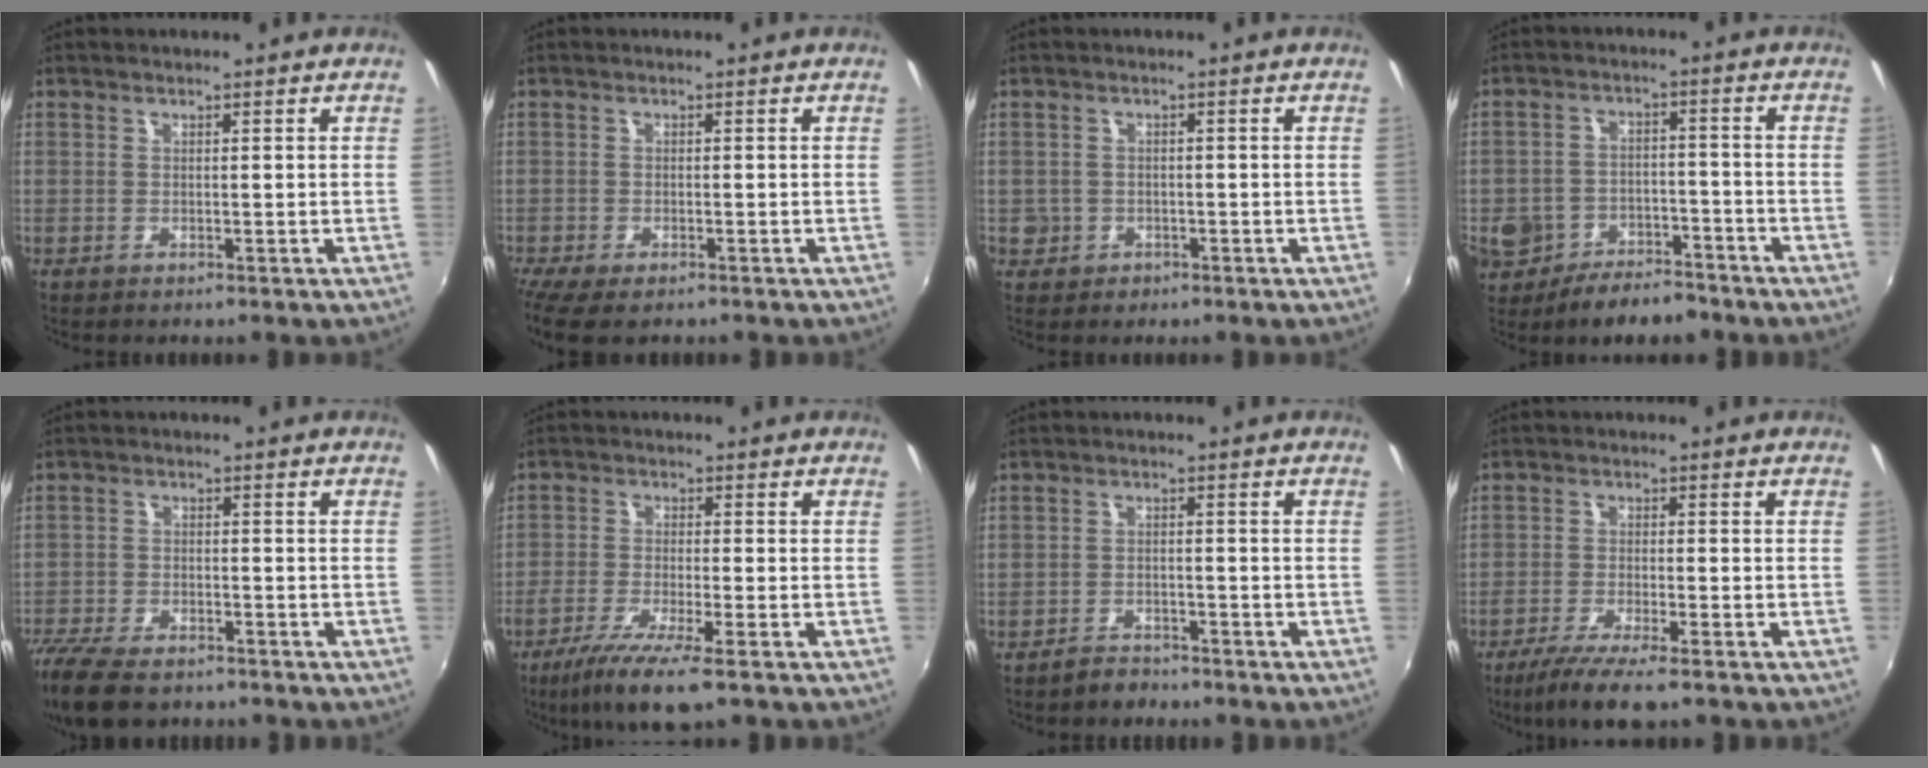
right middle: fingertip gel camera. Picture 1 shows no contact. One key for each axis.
{"total": 5.1, "fx": -3.8, "fy": 1.5, "fz": 3.0, "tx": -0.068, "ty": -0.026, "tz": -0.064}
{"total": 3.5, "fx": -1.1, "fy": 3.2, "fz": 0.8, "tx": -0.024, "ty": -0.001, "tz": -0.015}
{"total": 13.2, "fx": -8.0, "fy": 8.8, "fz": 5.8, "tx": -0.164, "ty": 0.004, "tz": -0.116}
{"total": 13.1, "fx": -10.3, "fy": 5.0, "fz": 6.4, "tx": -0.169, "ty": -0.036, "tz": -0.187}
{"total": 9.4, "fx": -6.3, "fy": 0.8, "fz": 6.9, "tx": -0.155, "ty": -0.031, "tz": -0.116}
{"total": 3.0, "fx": -2.7, "fy": 1.2, "fz": 0.5, "tx": -0.020, "ty": 0.004, "tz": -0.044}
{"total": 7.5, "fx": -5.7, "fy": 0.6, "fz": 4.9, "tx": -0.114, "ty": -0.022, "tz": -0.102}